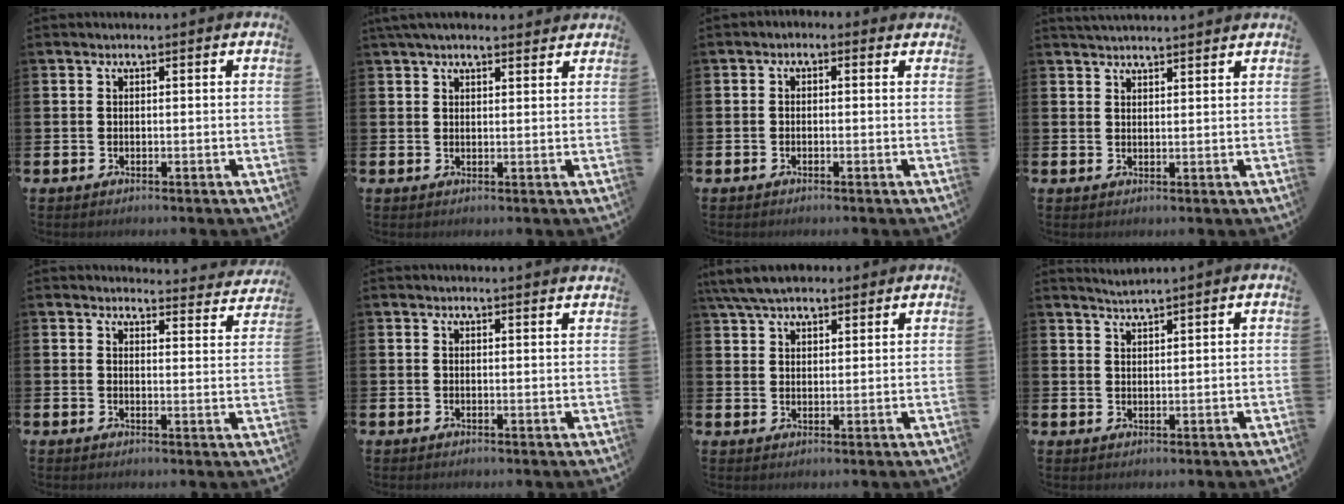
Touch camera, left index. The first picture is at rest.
{"total": 3.2, "force": [2.8, 0.6, 1.3], "torque": [-0.027, -0.005, 0.051]}
{"total": 0.9, "force": [-0.7, 0.5, 0.2], "torque": [-0.010, 0.002, -0.014]}
{"total": 2.7, "force": [2.6, 0.1, 0.1], "torque": [-0.006, -0.011, 0.049]}
{"total": 3.1, "force": [3.0, 0.5, 0.2], "torque": [0.004, -0.030, 0.050]}
{"total": 0.9, "force": [0.9, -0.1, 0.0], "torque": [0.010, -0.007, 0.015]}
{"total": 6.0, "force": [5.4, 1.8, 1.9], "torque": [-0.058, -0.008, 0.103]}
{"total": 2.1, "force": [2.0, -0.4, 0.1], "torque": [-0.014, -0.003, 0.039]}